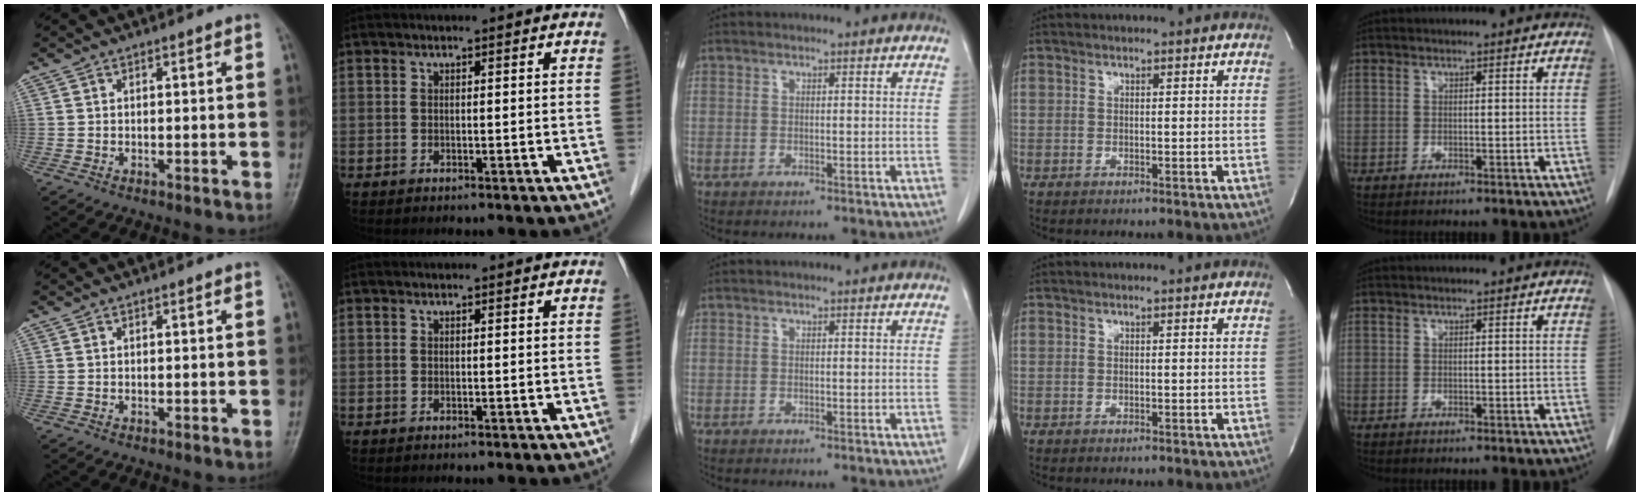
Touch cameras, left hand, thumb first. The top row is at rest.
{}